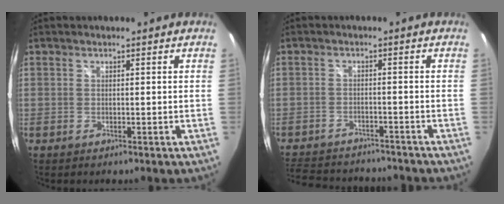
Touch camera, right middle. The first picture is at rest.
{"total": 13.9, "force": [-12.0, 4.9, 5.0], "torque": [-0.124, 0.001, -0.175]}